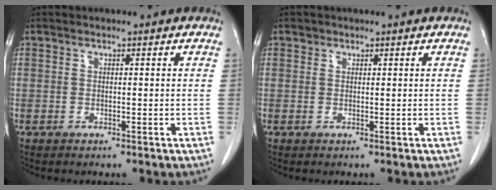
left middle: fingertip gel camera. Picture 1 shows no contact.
{"total": 0.6, "force": [0.4, 0.4, 0.0], "torque": [0.003, 0.001, 0.005]}